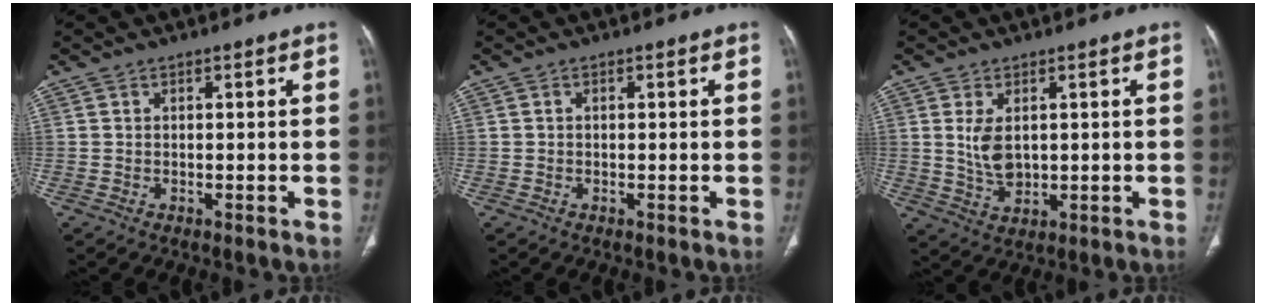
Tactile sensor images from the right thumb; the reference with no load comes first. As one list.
[{"total": 0.0}, {"total": 5.6, "force": [1.0, 3.4, 4.3], "torque": [-0.077, -0.011, 0.030]}]